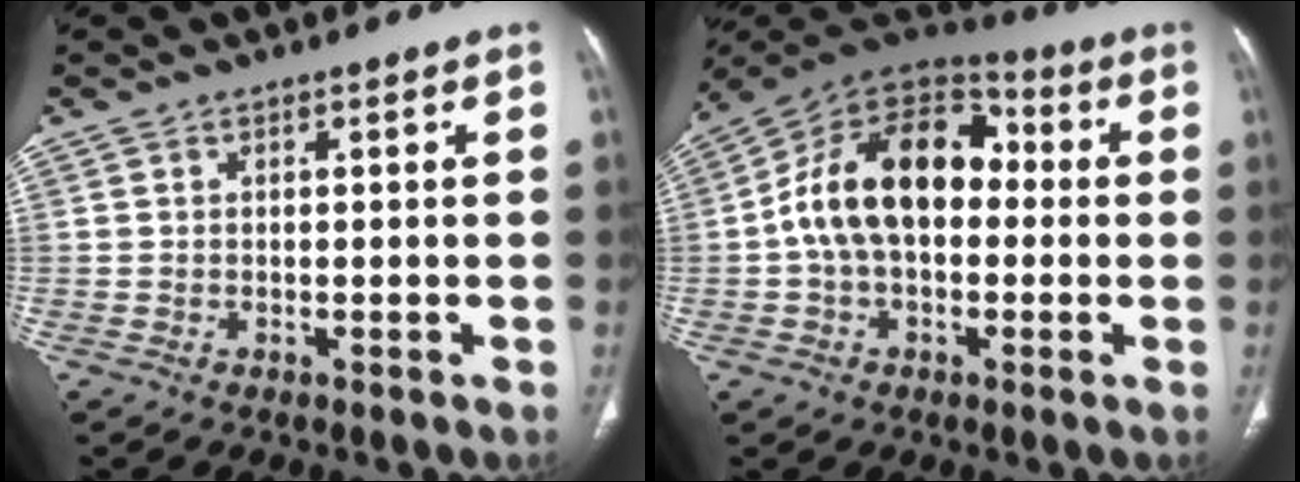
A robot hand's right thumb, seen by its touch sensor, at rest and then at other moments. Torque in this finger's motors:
{"motor_torque": [2.48, 2.53, 1.02, -0.73, 0.33]}